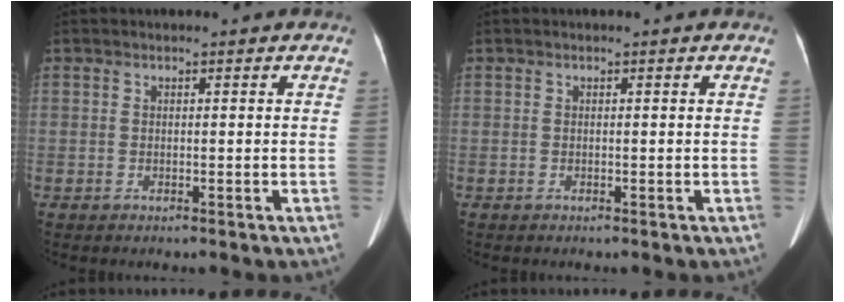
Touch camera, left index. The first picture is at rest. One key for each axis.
{"total": 0.0}